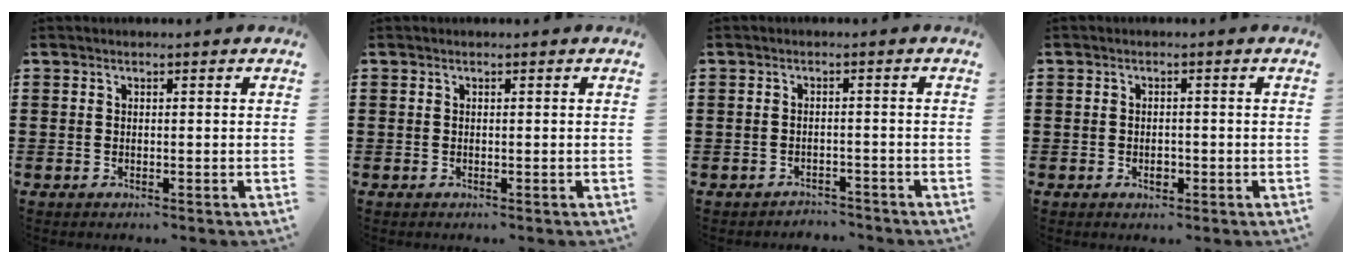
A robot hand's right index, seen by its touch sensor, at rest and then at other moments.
{"total": 0.0}
{"total": 1.9, "force": [-1.8, 0.2, -0.5], "torque": [0.003, 0.002, -0.042]}
{"total": 1.5, "force": [-0.6, 0.8, 1.2], "torque": [-0.023, -0.003, -0.009]}